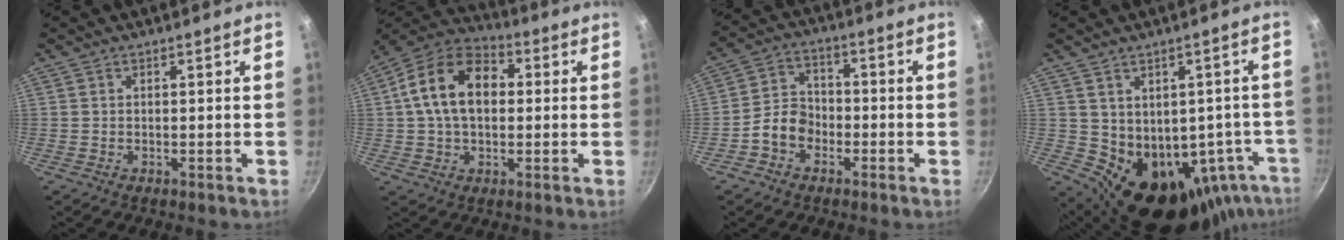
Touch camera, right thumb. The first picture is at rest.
{"total": 15.3, "force": [1.9, 10.3, 11.2], "torque": [-0.163, 0.028, 0.014]}
{"total": 6.9, "force": [-2.9, 5.2, 3.6], "torque": [-0.041, 0.036, -0.065]}
{"total": 17.4, "force": [-3.7, 12.8, 11.1], "torque": [-0.095, 0.009, -0.016]}